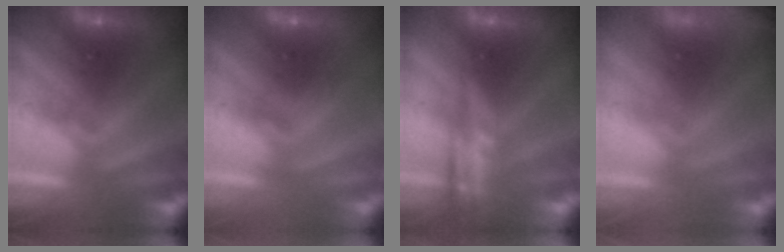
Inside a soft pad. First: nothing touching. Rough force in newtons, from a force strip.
{"total": 2.2}
{"total": 2.5}
{"total": 2.4}